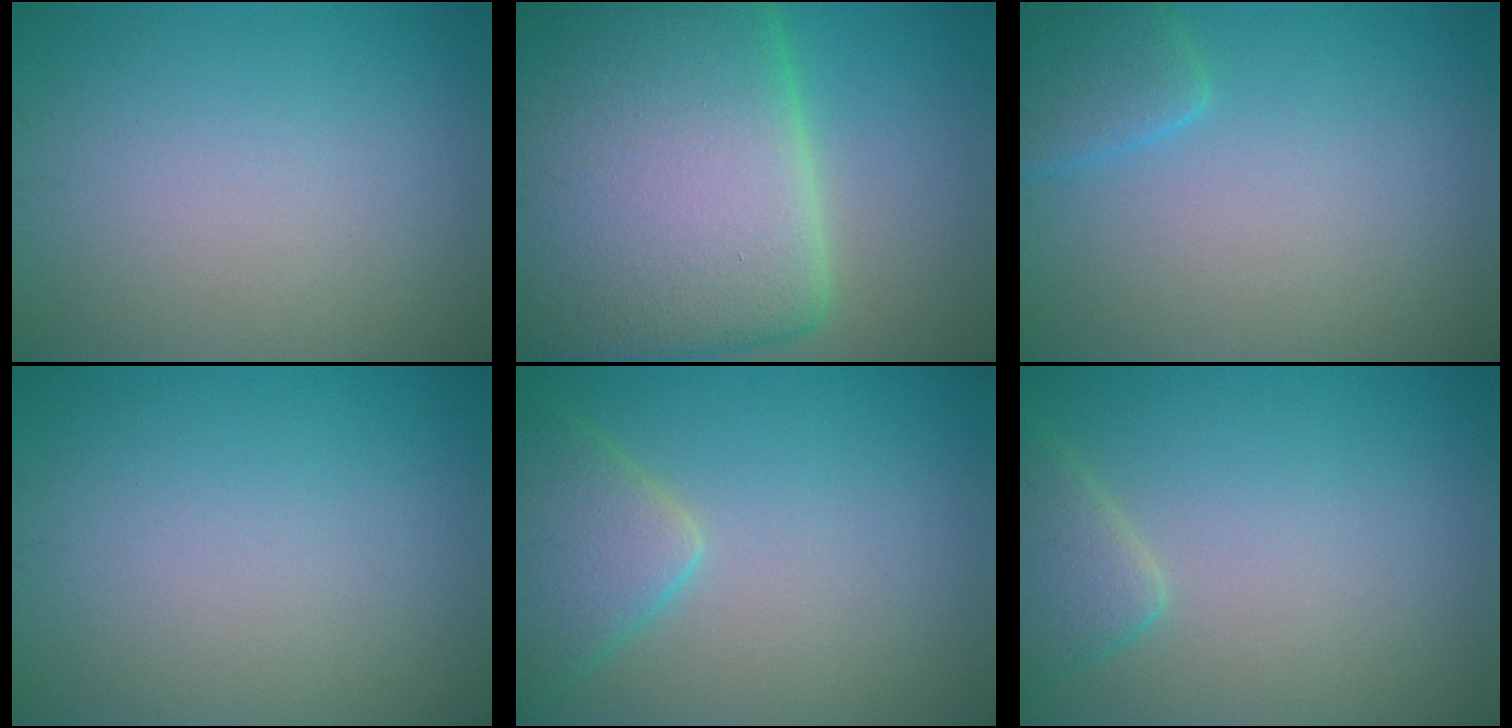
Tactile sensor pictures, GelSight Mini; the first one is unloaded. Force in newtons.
{"total": 23.5, "press": 23.5, "slide": 1.1}
{"total": 2.5, "press": 2.5, "slide": 0.3}
{"total": 0.0}
{"total": 4.7, "press": 4.7, "slide": 0.3}
{"total": 2.9, "press": 2.9, "slide": 0.2}